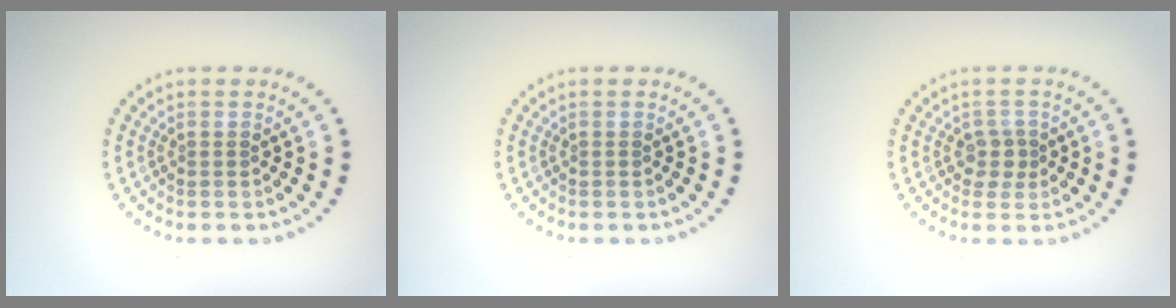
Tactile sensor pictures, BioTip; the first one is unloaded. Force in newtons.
{"total": 0.0}
{"total": 1.7, "press": 1.4, "slide": 1.0}